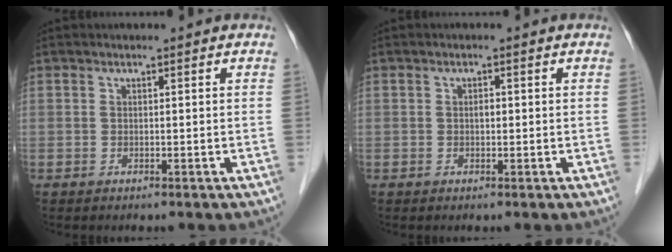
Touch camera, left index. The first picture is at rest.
{"total": 0.8, "force": [0.0, 0.5, 0.7], "torque": [-0.011, 0.000, -0.003]}